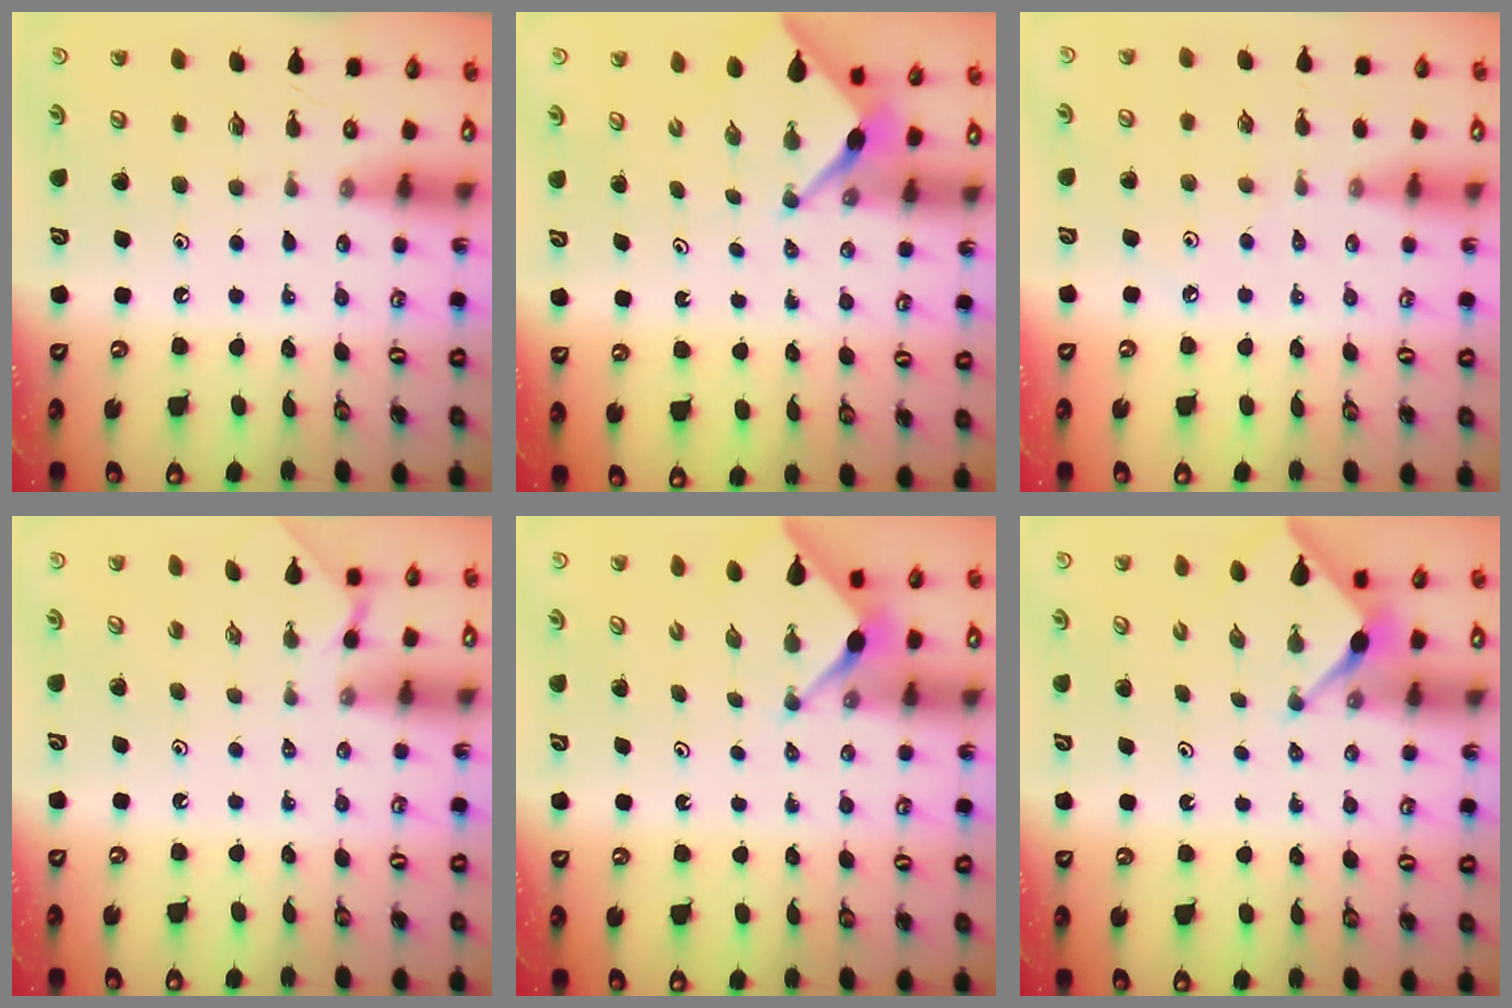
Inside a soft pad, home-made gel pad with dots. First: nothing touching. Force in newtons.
{"total": 2.6, "press": 2.5, "slide": 0.3}
{"total": 2.4, "press": 2.3, "slide": 0.5}
{"total": 0.9, "press": 0.9, "slide": 0.3}
{"total": 2.9, "press": 2.9, "slide": 0.3}
{"total": 3.0, "press": 3.0, "slide": 0.2}